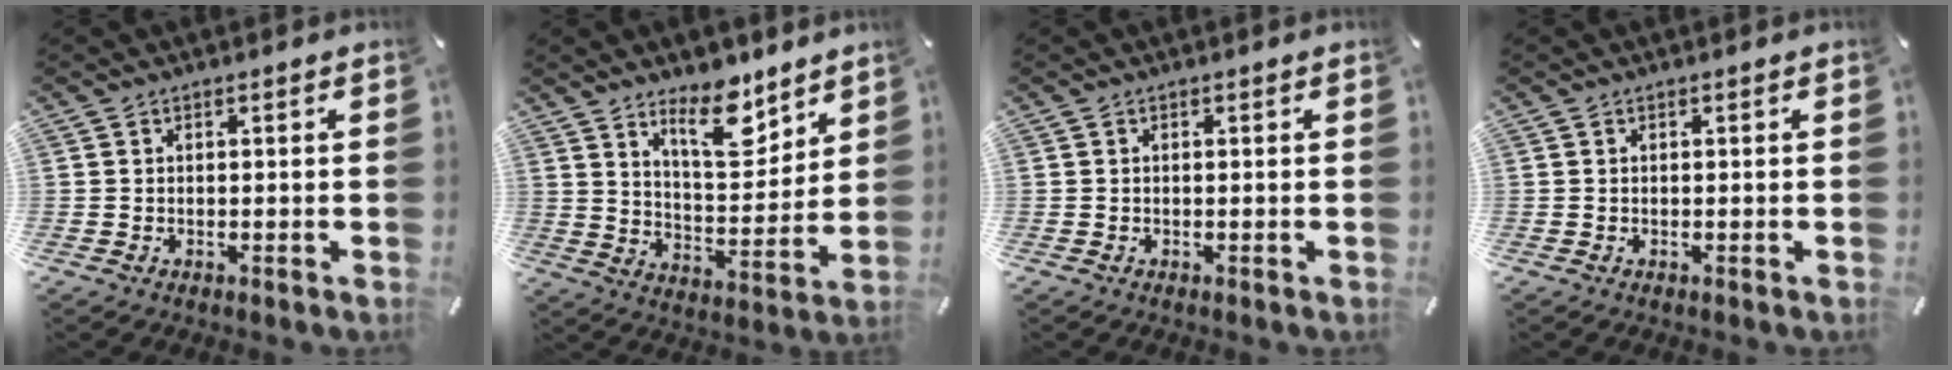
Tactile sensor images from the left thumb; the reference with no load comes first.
{"total": 13.1, "force": [9.5, 5.4, 7.3], "torque": [-0.106, -0.062, 0.163]}
{"total": 0.0}
{"total": 0.0}